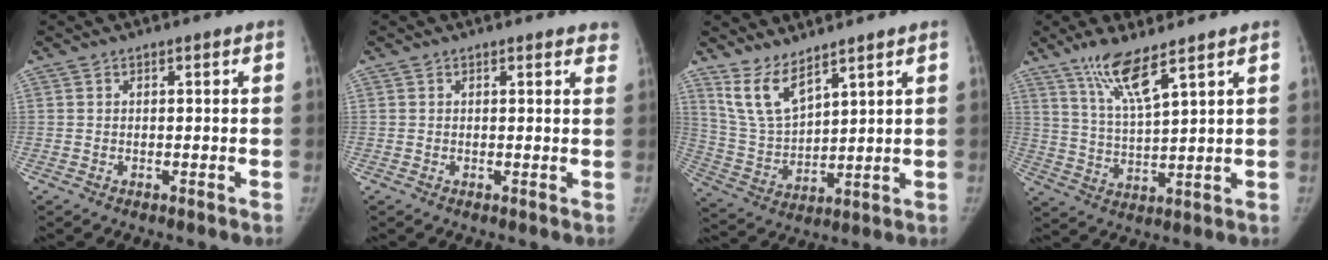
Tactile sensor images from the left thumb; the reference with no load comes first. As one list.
[{"total": 2.8, "force": [2.4, 0.9, 0.9], "torque": [0.010, -0.007, 0.012]}, {"total": 8.8, "force": [6.7, 2.6, 5.0], "torque": [-0.095, -0.046, 0.155]}, {"total": 8.7, "force": [6.0, 1.0, 6.3], "torque": [-0.124, -0.035, 0.124]}]